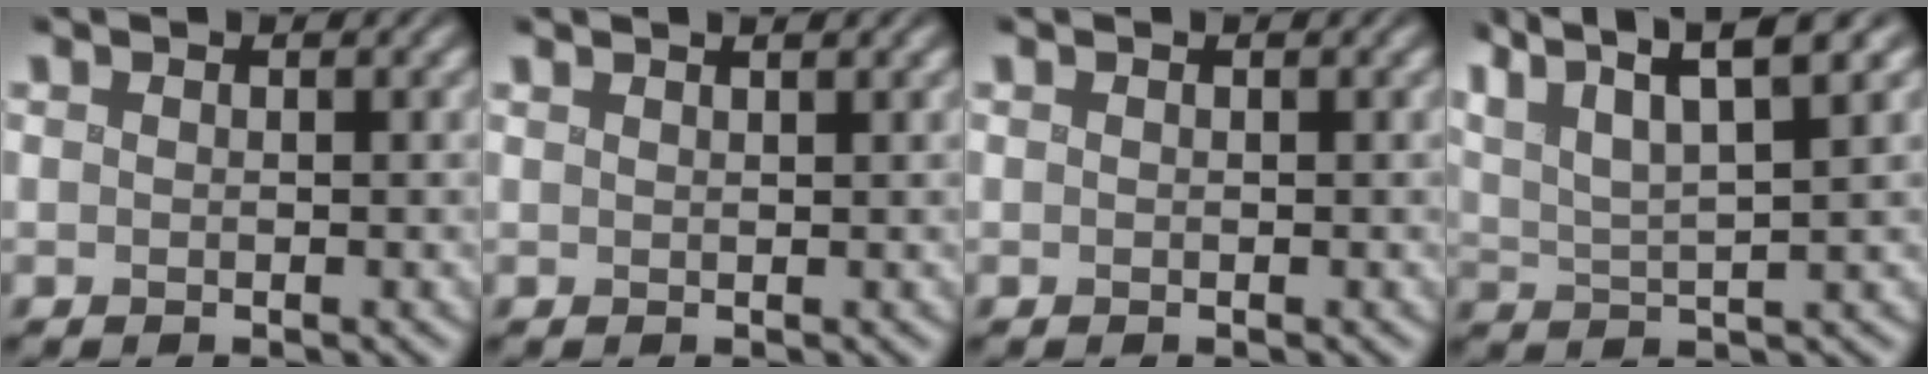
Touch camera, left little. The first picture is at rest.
{"total": 1.5, "force": [1.2, 0.5, 0.9], "torque": [0.007, 0.009, -0.004]}
{"total": 0.0}
{"total": 8.4, "force": [5.2, 2.1, 6.2], "torque": [-0.128, 0.017, 0.087]}